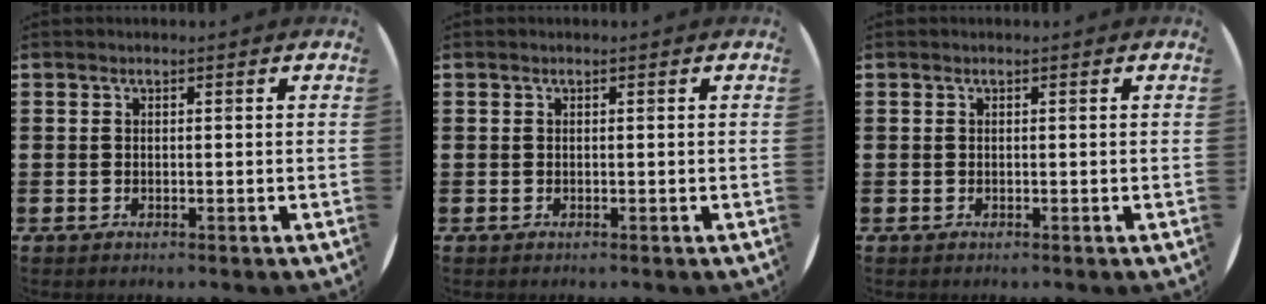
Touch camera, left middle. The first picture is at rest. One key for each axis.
{"total": 0.0}
{"total": 0.0}